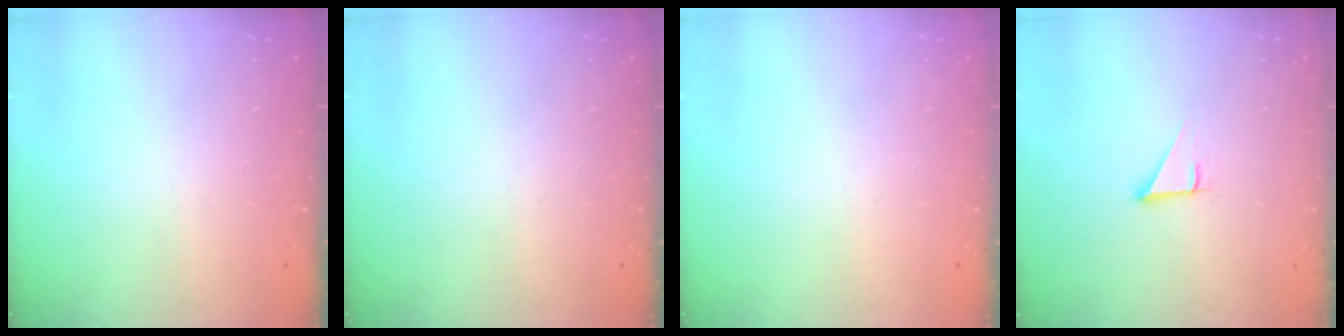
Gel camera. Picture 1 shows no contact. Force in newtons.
{"total": 0.0}
{"total": 0.0}
{"total": 2.9, "press": 2.9, "slide": 0.1}